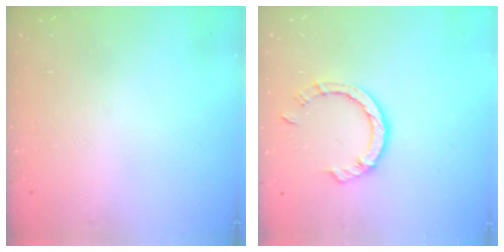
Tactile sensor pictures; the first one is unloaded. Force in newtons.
{"total": 6.9, "press": 6.8, "slide": 0.8}